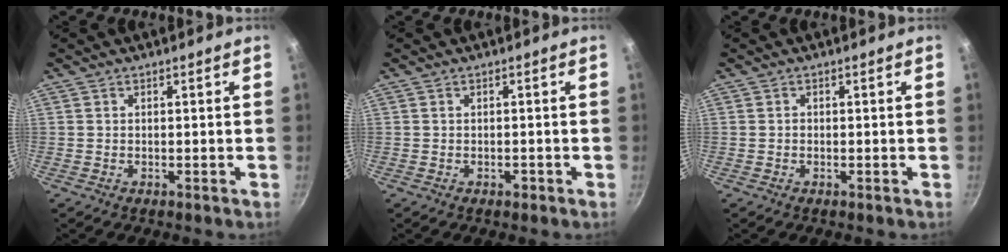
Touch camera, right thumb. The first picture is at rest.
{"total": 0.9, "force": [-0.5, 0.6, 0.5], "torque": [-0.005, 0.004, -0.006]}
{"total": 0.5, "force": [-0.1, 0.5, 0.2], "torque": [-0.001, 0.002, -0.002]}